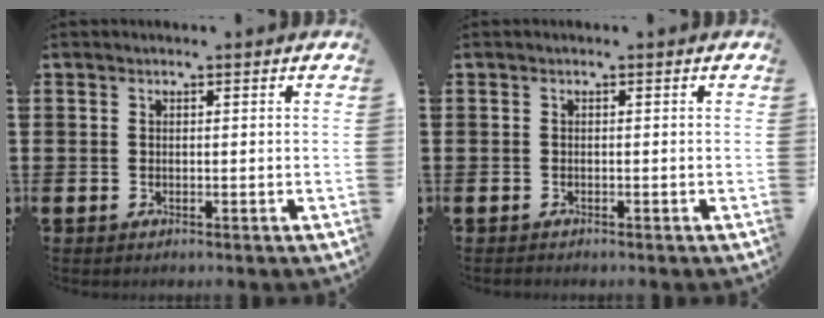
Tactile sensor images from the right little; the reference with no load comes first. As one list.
[{"total": 0.0}]